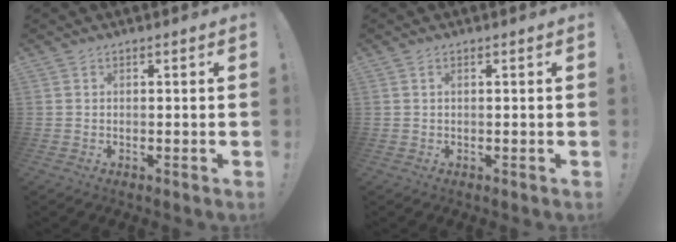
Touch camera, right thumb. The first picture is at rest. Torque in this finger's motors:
{"motor_torque": [-0.22, -0.38, -0.30, -0.05, 0.04]}